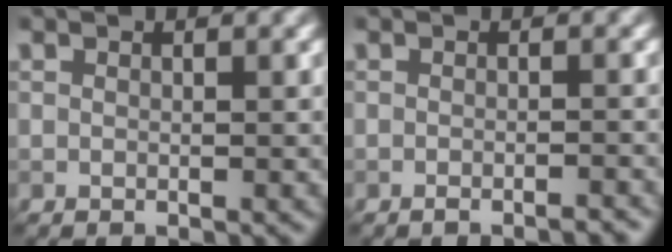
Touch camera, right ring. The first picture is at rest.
{"total": 1.7, "force": [-1.4, 0.3, 1.0], "torque": [-0.002, 0.003, -0.021]}